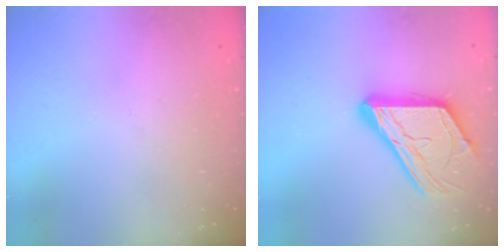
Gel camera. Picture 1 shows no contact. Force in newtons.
{"total": 19.1, "press": 19.0, "slide": 1.7}